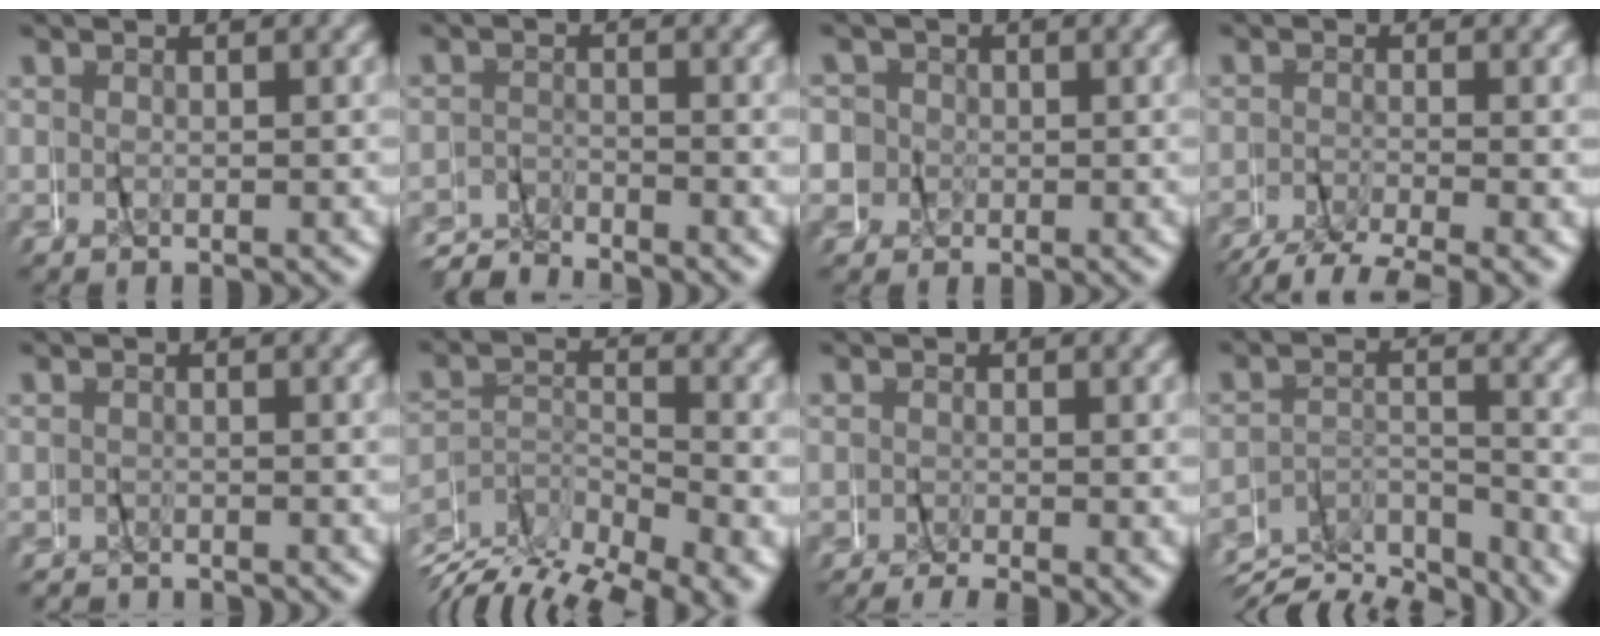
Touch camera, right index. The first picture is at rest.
{"total": 3.3, "force": [-3.0, -0.5, -1.3], "torque": [0.024, -0.004, -0.060]}
{"total": 6.8, "force": [0.0, 6.5, 1.8], "torque": [-0.049, -0.006, -0.011]}
{"total": 4.6, "force": [-3.7, 1.5, 2.2], "torque": [-0.039, -0.008, -0.059]}
{"total": 1.2, "force": [-0.5, 1.1, -0.1], "torque": [-0.001, 0.009, -0.020]}
{"total": 6.3, "force": [-3.5, 2.8, 4.4], "torque": [-0.061, 0.003, -0.070]}
{"total": 3.1, "force": [-2.1, 1.3, 1.9], "torque": [-0.021, -0.003, -0.035]}
{"total": 5.5, "force": [-5.0, 1.5, 1.7], "torque": [-0.010, -0.001, -0.093]}